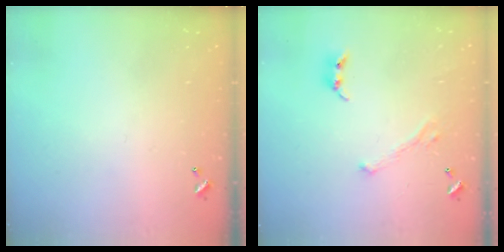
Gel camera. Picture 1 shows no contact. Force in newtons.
{"total": 2.6, "press": 2.4, "slide": 1.0}